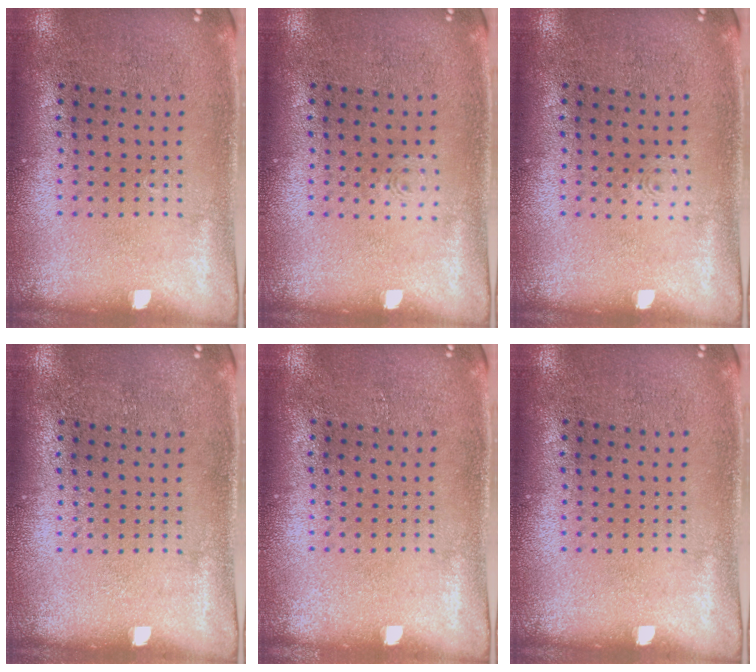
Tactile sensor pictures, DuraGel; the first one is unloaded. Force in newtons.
{"total": 0.7, "press": 0.6, "slide": 0.2}
{"total": 0.8, "press": 0.8, "slide": 0.2}
{"total": 0.0}
{"total": 0.0}
{"total": 0.0}